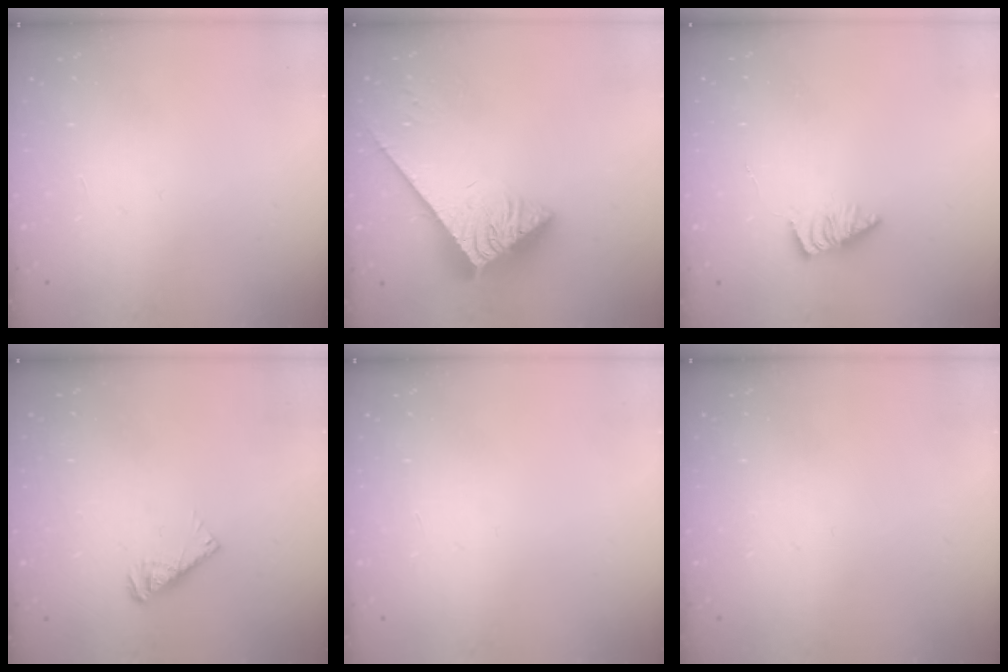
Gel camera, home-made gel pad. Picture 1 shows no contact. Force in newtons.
{"total": 4.4, "press": 4.4, "slide": 0.7}
{"total": 1.5, "press": 1.4, "slide": 0.4}
{"total": 5.3, "press": 5.3, "slide": 0.4}
{"total": 0.0}
{"total": 0.0}